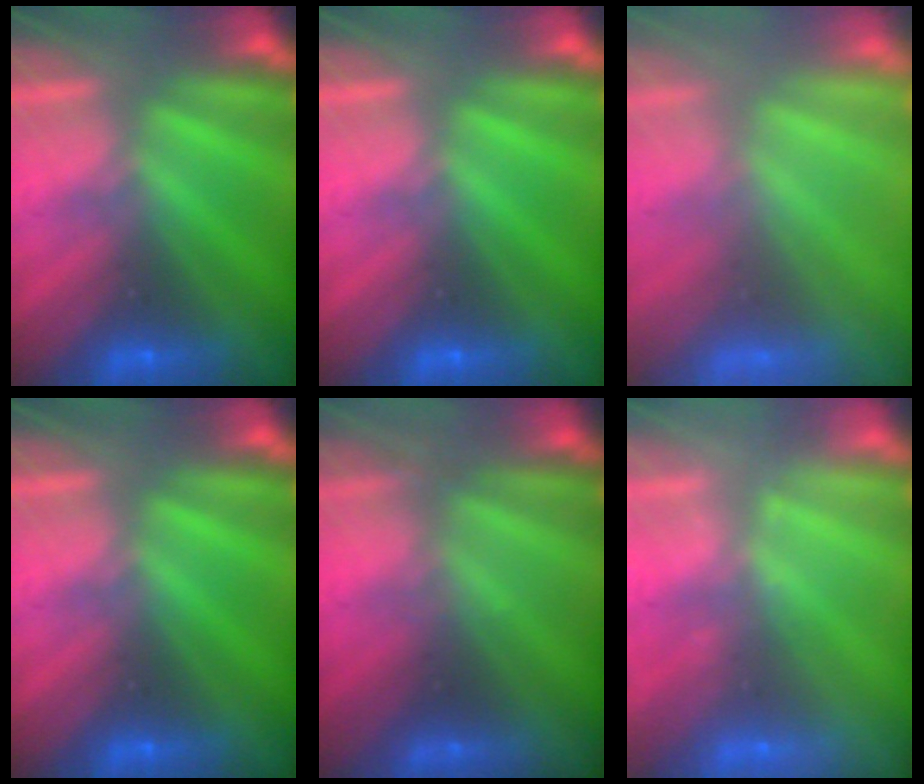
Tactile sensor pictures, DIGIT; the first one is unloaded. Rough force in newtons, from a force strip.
{"total": 0.0}
{"total": 7.3}
{"total": 0.0}
{"total": 2.3}
{"total": 2.2}